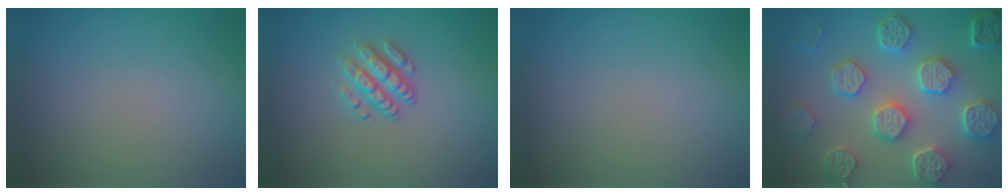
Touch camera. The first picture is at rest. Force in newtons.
{"total": 2.9, "press": 2.5, "slide": 1.6}
{"total": 0.0}
{"total": 8.1, "press": 6.5, "slide": 4.8}